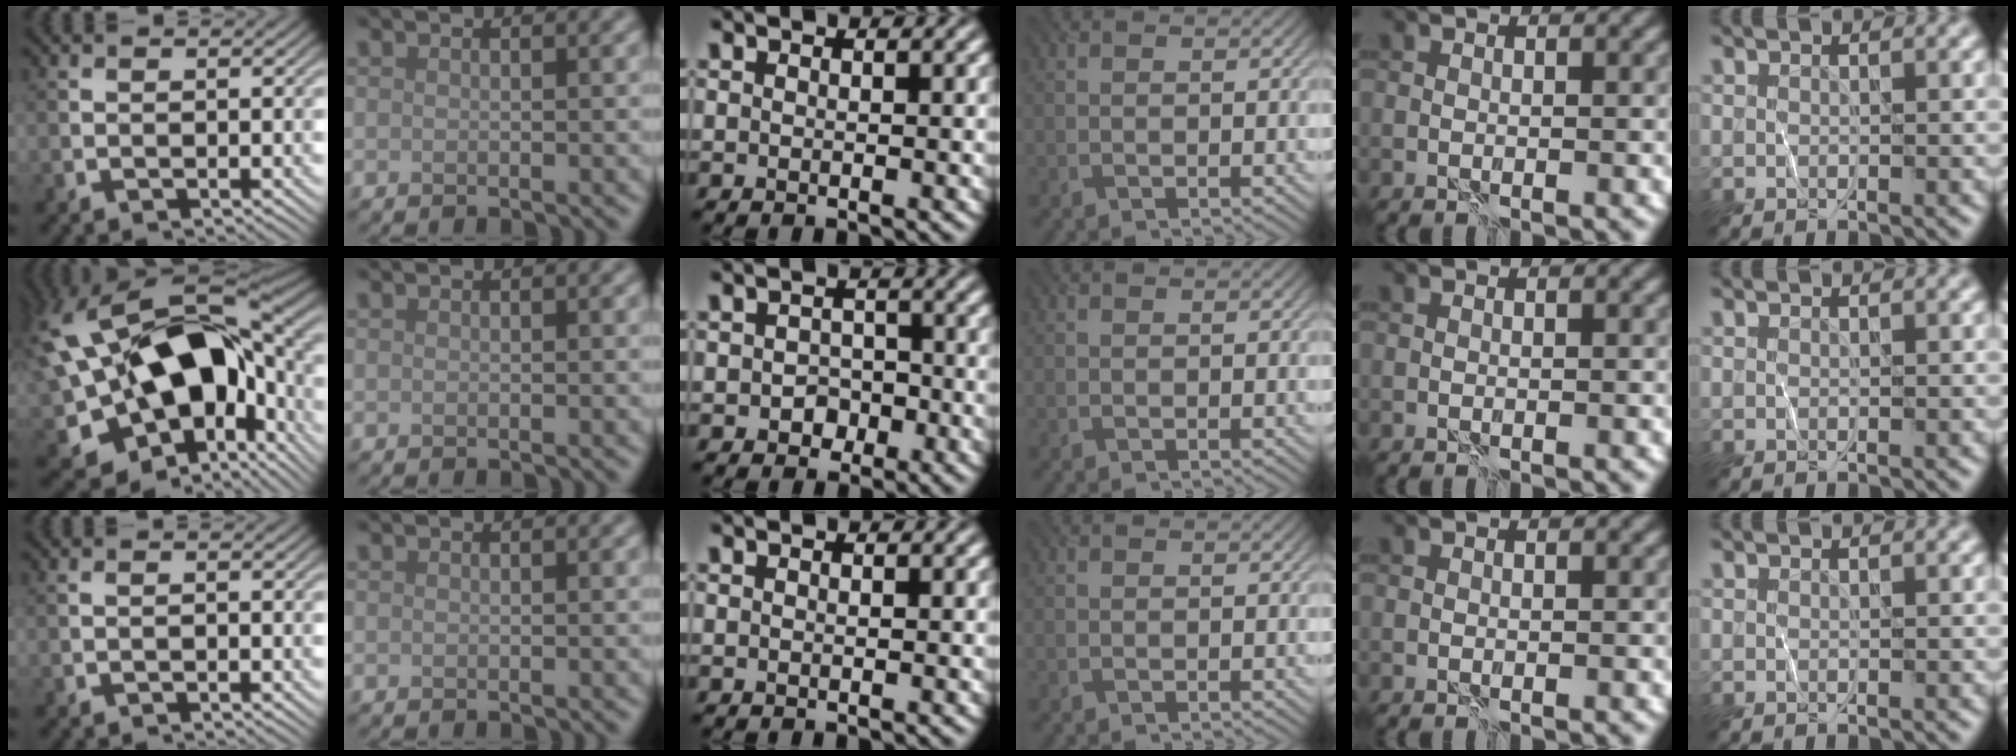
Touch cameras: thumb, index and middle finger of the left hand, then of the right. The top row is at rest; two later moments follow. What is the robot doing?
{"motion": "wrap", "object": "plastic wrap"}